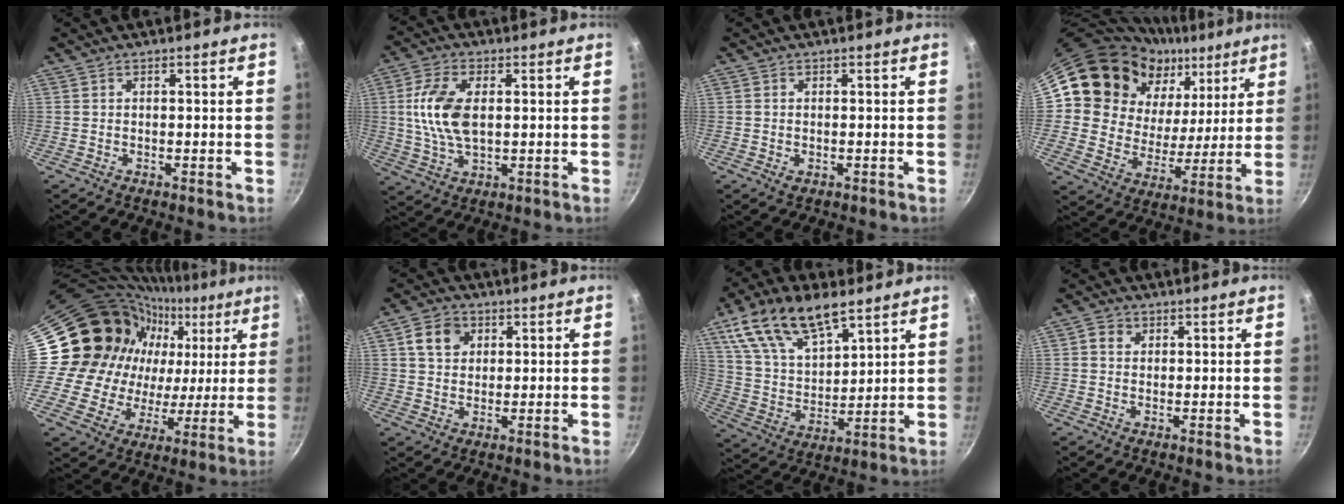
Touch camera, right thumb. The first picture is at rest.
{"total": 10.7, "force": [1.4, 5.8, 8.9], "torque": [-0.176, 0.003, 0.026]}
{"total": 1.0, "force": [-0.3, 0.6, 0.8], "torque": [-0.014, -0.001, -0.004]}
{"total": 18.9, "force": [11.7, 12.3, 8.1], "torque": [-0.097, -0.069, 0.198]}
{"total": 23.7, "force": [6.4, 19.0, 12.8], "torque": [-0.180, 0.015, 0.111]}
{"total": 6.2, "force": [2.1, 4.9, 3.1], "torque": [-0.035, 0.003, 0.033]}
{"total": 18.0, "force": [10.7, 8.7, 11.6], "torque": [-0.189, -0.034, 0.205]}
{"total": 2.3, "force": [0.8, 2.0, 1.0], "torque": [-0.005, 0.000, 0.009]}